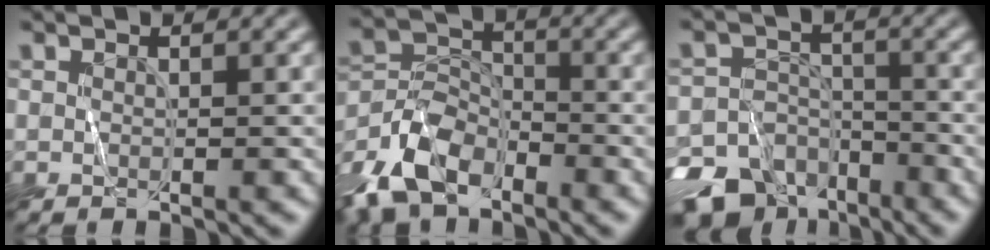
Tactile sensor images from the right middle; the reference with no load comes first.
{"total": 6.7, "force": [-5.2, 3.1, 2.9], "torque": [-0.064, 0.002, -0.113]}
{"total": 11.9, "force": [-8.8, 7.5, 2.9], "torque": [-0.055, -0.030, -0.161]}